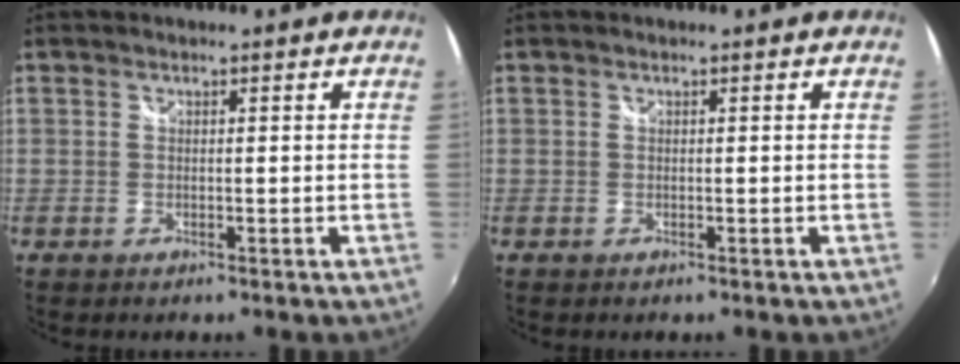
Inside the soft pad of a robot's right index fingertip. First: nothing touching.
{"total": 0.0}